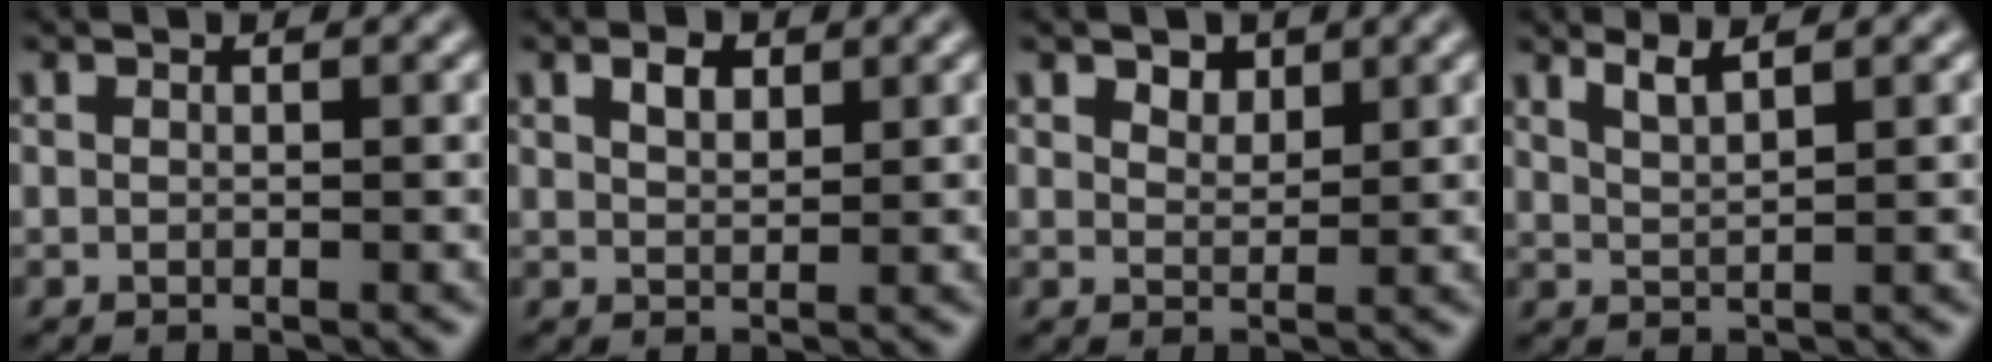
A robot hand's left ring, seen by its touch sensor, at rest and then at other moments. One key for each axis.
{"total": 1.8, "fx": 1.1, "fy": 0.9, "fz": 1.1, "tx": -0.020, "ty": 0.005, "tz": 0.021}
{"total": 1.8, "fx": 1.4, "fy": 1.0, "fz": 0.7, "tx": -0.011, "ty": -0.003, "tz": 0.021}
{"total": 2.0, "fx": 1.5, "fy": 0.4, "fz": 1.2, "tx": -0.017, "ty": 0.001, "tz": 0.029}